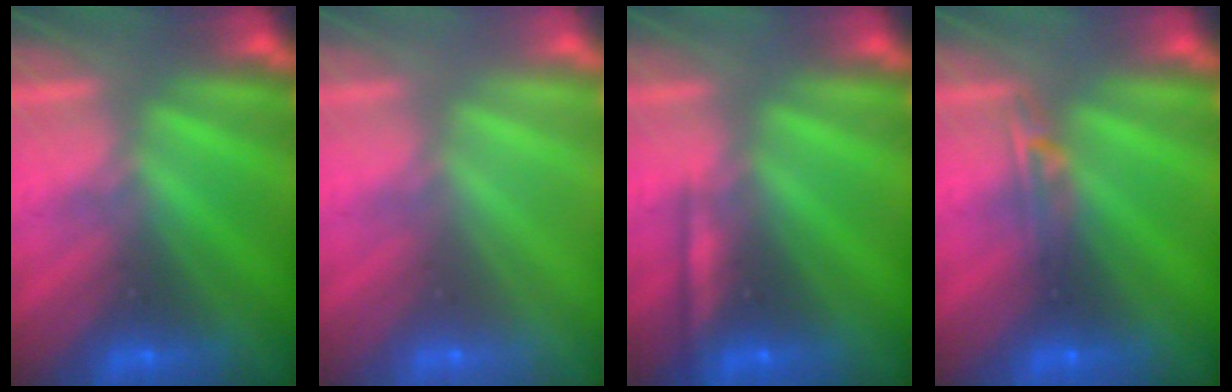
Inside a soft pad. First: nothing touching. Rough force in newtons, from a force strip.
{"total": 3.3}
{"total": 2.2}
{"total": 2.4}